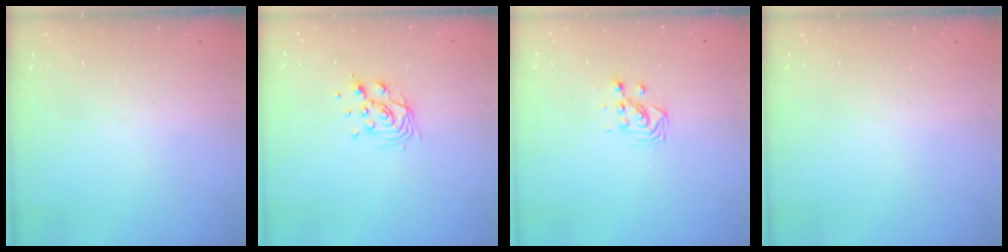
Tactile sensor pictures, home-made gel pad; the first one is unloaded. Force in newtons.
{"total": 8.9, "press": 8.9, "slide": 1.0}
{"total": 3.2, "press": 3.2, "slide": 0.5}
{"total": 0.0}